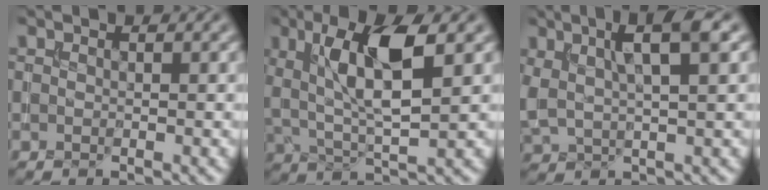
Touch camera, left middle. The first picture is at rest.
{"total": 7.1, "force": [1.9, 2.5, 6.4], "torque": [-0.112, 0.007, 0.034]}
{"total": 5.2, "force": [2.2, 1.3, 4.5], "torque": [-0.088, 0.007, 0.044]}